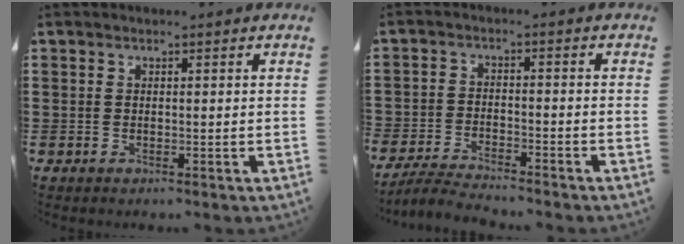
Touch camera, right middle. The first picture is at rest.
{"total": 4.1, "force": [-4.1, 0.3, 0.8], "torque": [-0.030, -0.003, -0.088]}